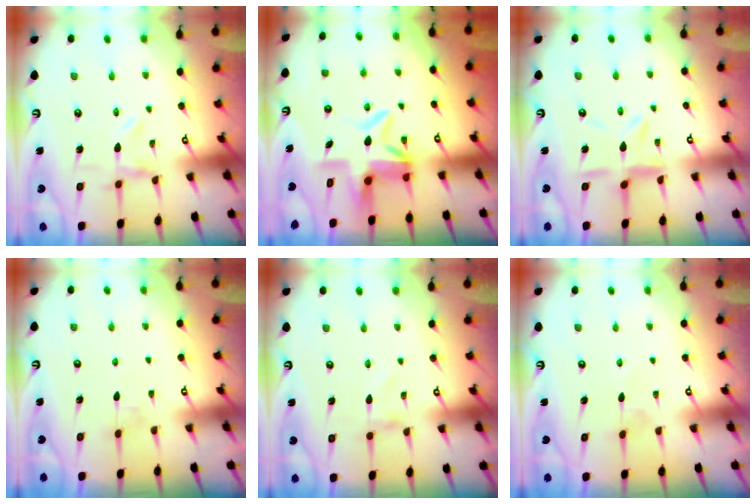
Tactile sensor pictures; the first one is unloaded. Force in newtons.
{"total": 6.8, "press": 6.4, "slide": 2.3}
{"total": 7.9, "press": 7.9, "slide": 0.7}
{"total": 2.3, "press": 2.3, "slide": 0.3}
{"total": 0.6, "press": 0.6, "slide": 0.1}
{"total": 1.9, "press": 1.9, "slide": 0.4}